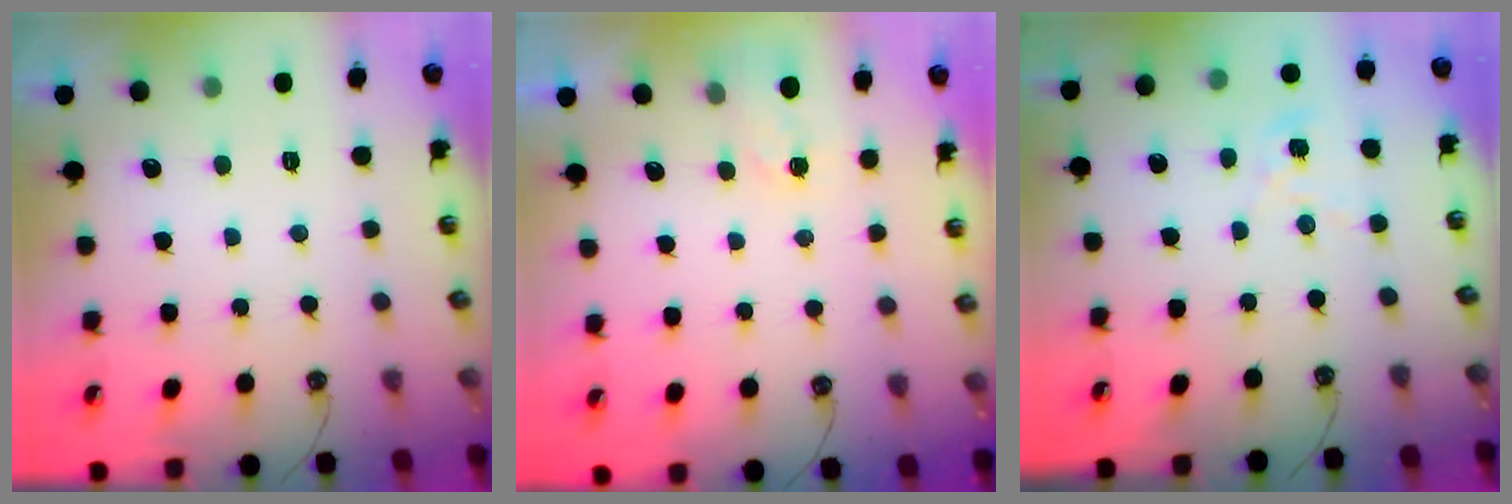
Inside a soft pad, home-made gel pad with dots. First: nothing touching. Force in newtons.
{"total": 1.1, "press": 1.1, "slide": 0.3}
{"total": 2.5, "press": 2.5, "slide": 0.2}